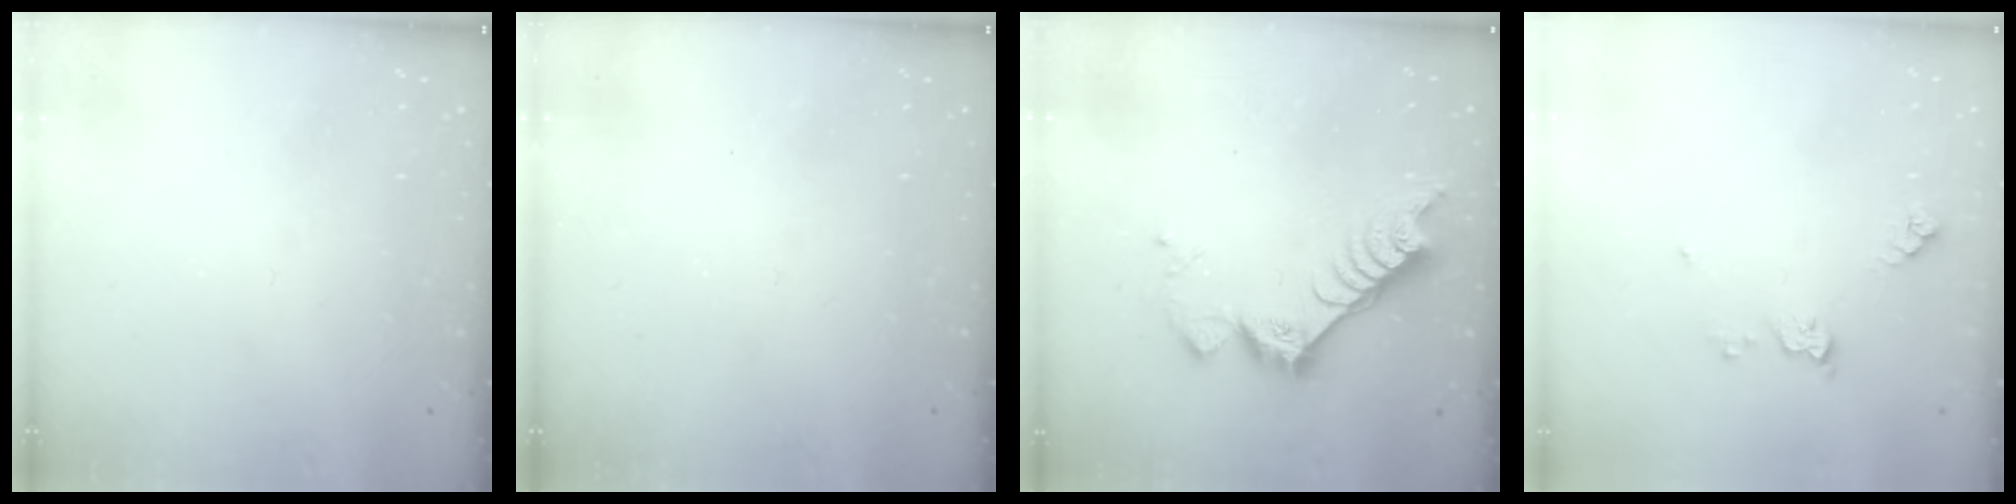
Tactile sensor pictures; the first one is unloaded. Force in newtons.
{"total": 0.0}
{"total": 10.1, "press": 10.0, "slide": 1.0}
{"total": 6.8, "press": 6.8, "slide": 0.5}